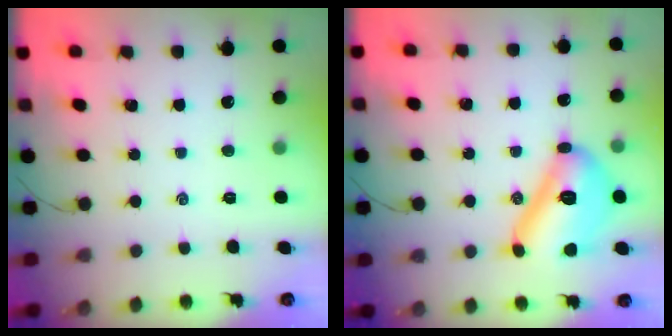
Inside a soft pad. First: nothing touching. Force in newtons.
{"total": 17.3, "press": 17.2, "slide": 1.1}